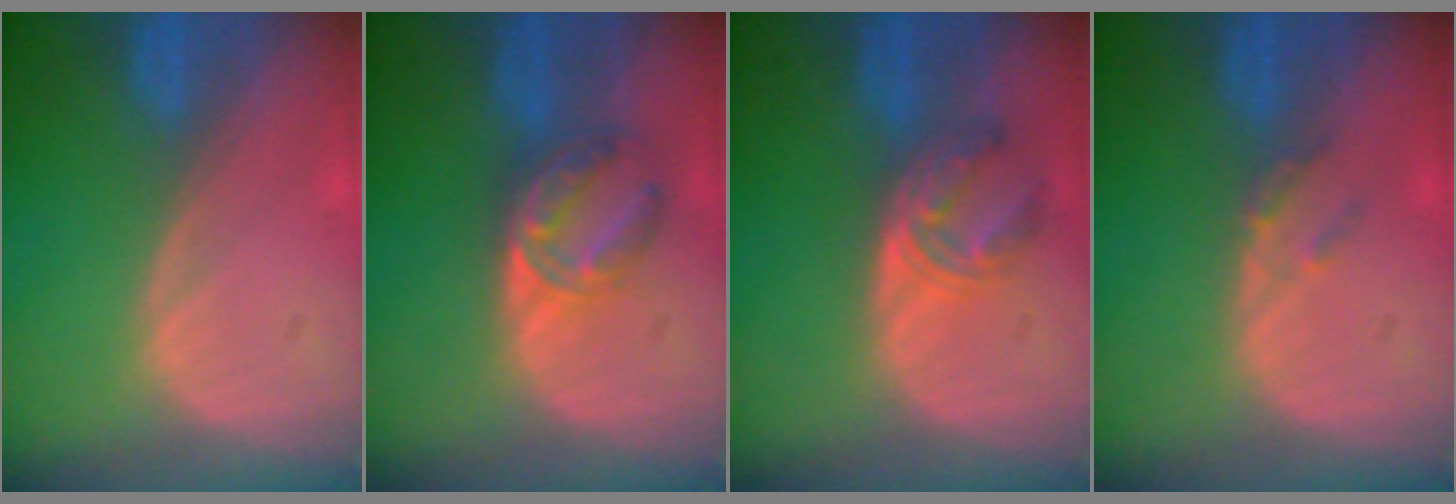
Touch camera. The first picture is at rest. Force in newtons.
{"total": 6.2, "press": 5.7, "slide": 2.5}
{"total": 5.5, "press": 5.0, "slide": 2.3}
{"total": 1.8, "press": 1.6, "slide": 0.8}